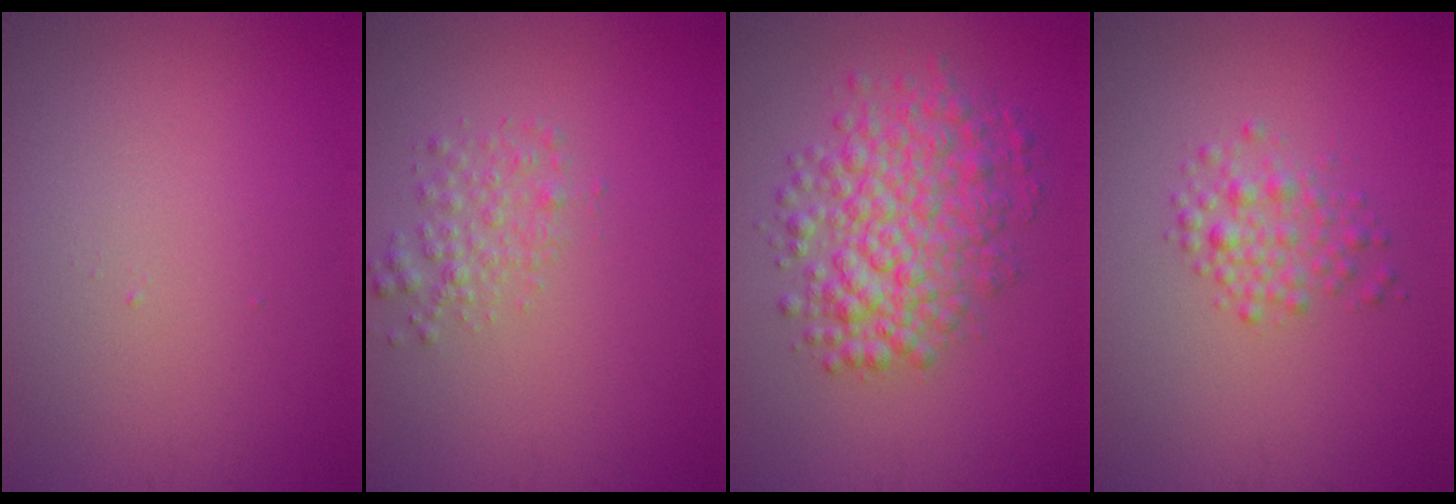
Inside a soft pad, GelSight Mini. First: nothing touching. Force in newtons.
{"total": 2.0, "press": 2.0, "slide": 0.1}
{"total": 6.4, "press": 6.4, "slide": 0.2}
{"total": 2.4, "press": 2.4, "slide": 0.0}